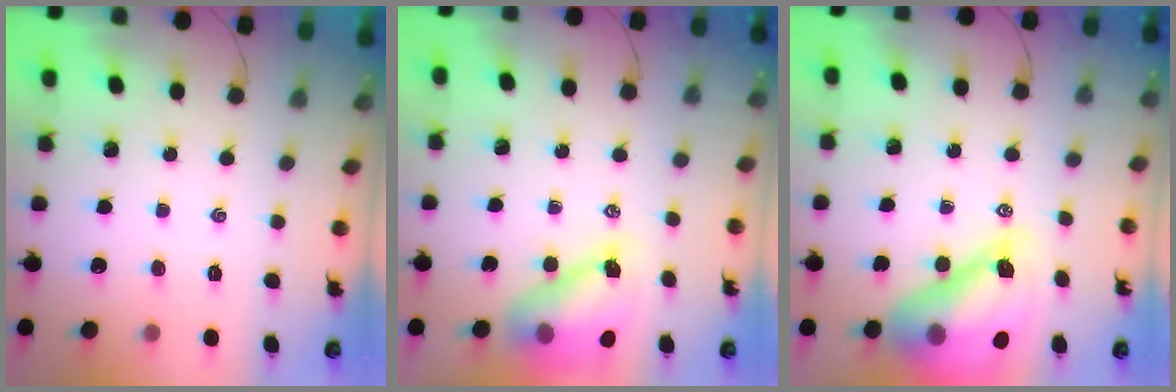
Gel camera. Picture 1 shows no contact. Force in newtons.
{"total": 11.5, "press": 10.9, "slide": 3.5}
{"total": 18.0, "press": 17.2, "slide": 5.2}